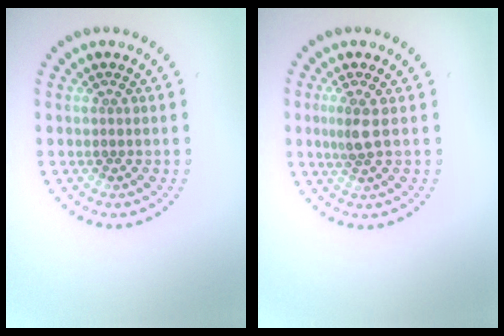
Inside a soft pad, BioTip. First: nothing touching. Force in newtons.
{"total": 1.7, "press": 1.4, "slide": 1.0}